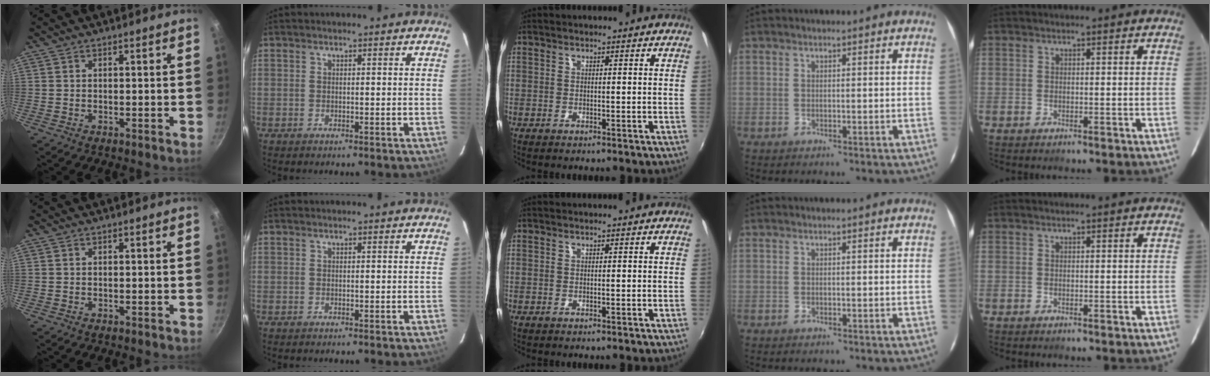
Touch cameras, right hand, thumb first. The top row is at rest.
{}